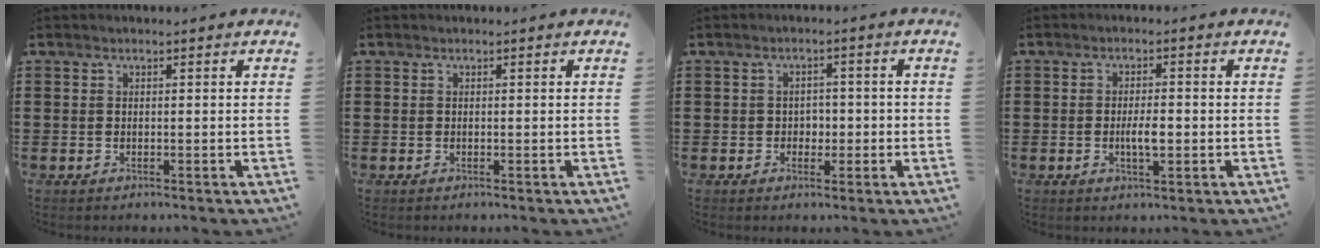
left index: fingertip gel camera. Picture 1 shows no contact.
{"total": 0.0}
{"total": 2.3, "force": [-0.5, 2.0, 1.1], "torque": [-0.020, 0.002, -0.016]}
{"total": 3.6, "force": [-0.5, 1.2, 3.4], "torque": [-0.061, 0.002, -0.010]}